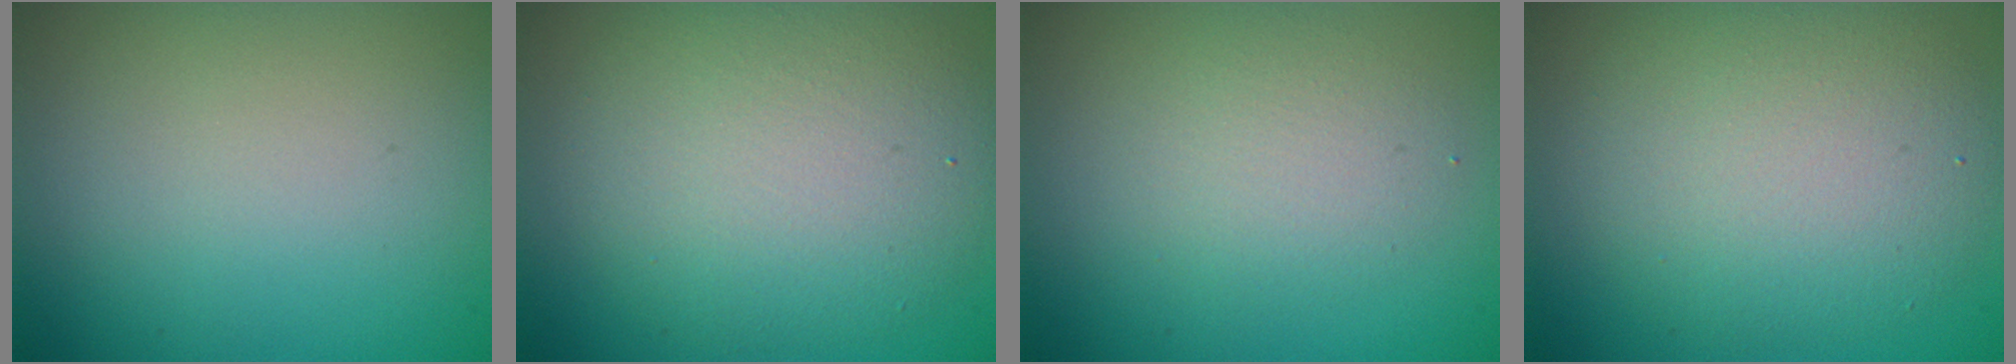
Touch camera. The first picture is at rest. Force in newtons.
{"total": 7.1, "press": 7.0, "slide": 0.6}
{"total": 2.4, "press": 2.4, "slide": 0.2}
{"total": 6.1, "press": 6.1, "slide": 0.4}